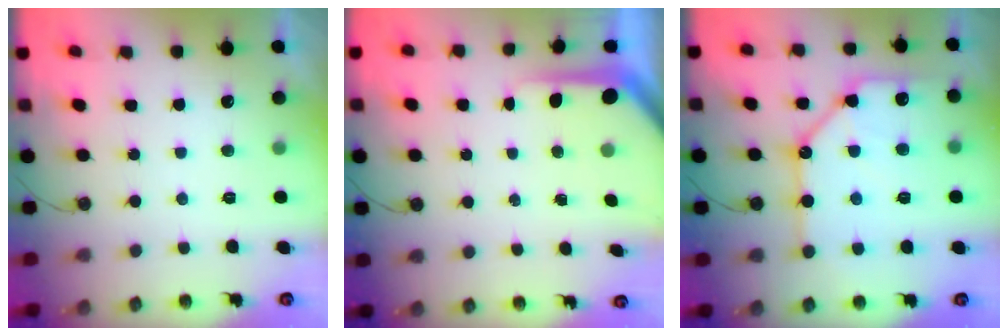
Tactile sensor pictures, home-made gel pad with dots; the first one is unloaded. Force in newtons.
{"total": 5.4, "press": 5.4, "slide": 0.4}
{"total": 16.5, "press": 16.4, "slide": 1.9}